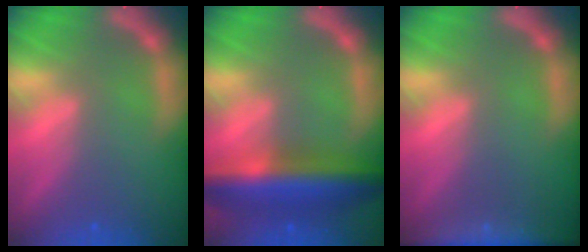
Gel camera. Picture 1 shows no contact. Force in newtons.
{"total": 9.0}
{"total": 7.0}